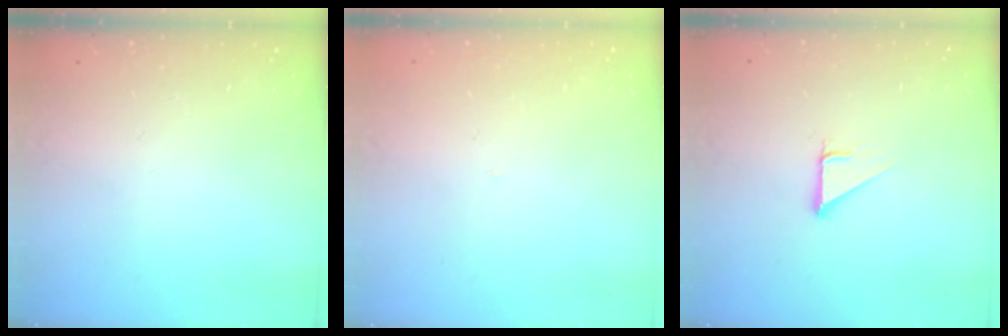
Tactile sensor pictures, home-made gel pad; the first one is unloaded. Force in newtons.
{"total": 1.7, "press": 1.6, "slide": 0.1}
{"total": 2.7, "press": 2.7, "slide": 0.0}